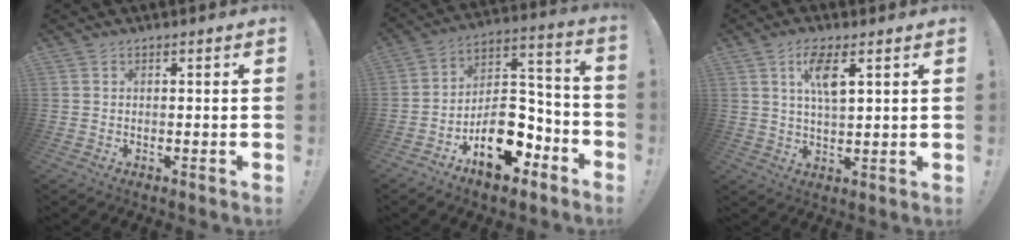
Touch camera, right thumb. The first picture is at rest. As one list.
[{"total": 16.6, "force": [-8.8, 10.3, 9.7], "torque": [-0.113, 0.062, -0.139]}, {"total": 7.7, "force": [3.4, 2.6, 6.4], "torque": [-0.122, -0.003, 0.059]}]